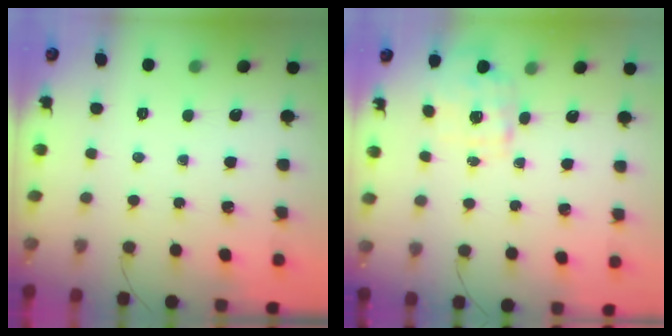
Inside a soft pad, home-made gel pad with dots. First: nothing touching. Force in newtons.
{"total": 1.7, "press": 1.6, "slide": 0.5}